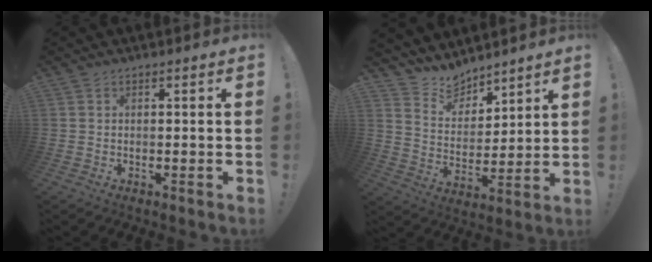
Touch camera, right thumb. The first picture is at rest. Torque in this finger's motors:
{"motor_torque": [0.43, 0.12, -0.50, 0.47, 0.04]}